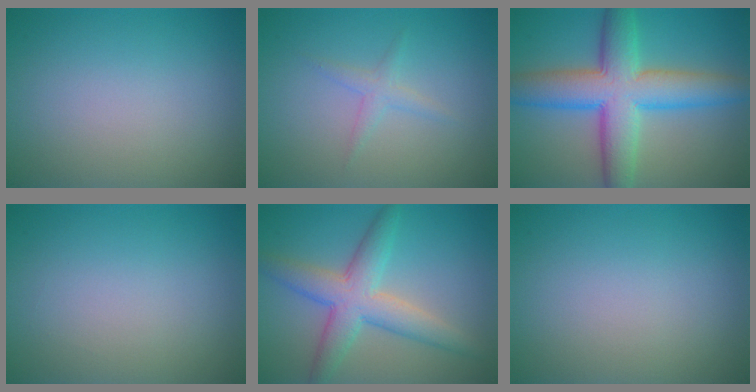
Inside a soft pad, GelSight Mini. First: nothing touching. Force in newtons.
{"total": 1.3, "press": 1.3, "slide": 0.0}
{"total": 9.2, "press": 9.2, "slide": 0.1}
{"total": 0.0}
{"total": 5.5, "press": 5.5, "slide": 0.2}
{"total": 0.0}